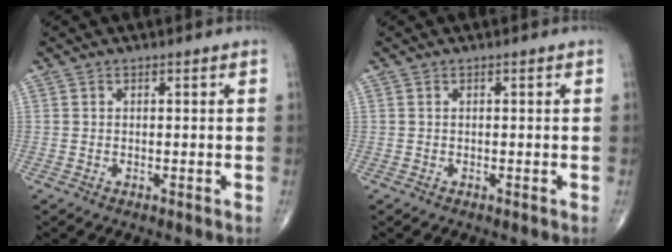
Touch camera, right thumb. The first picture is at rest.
{"total": 0.0}